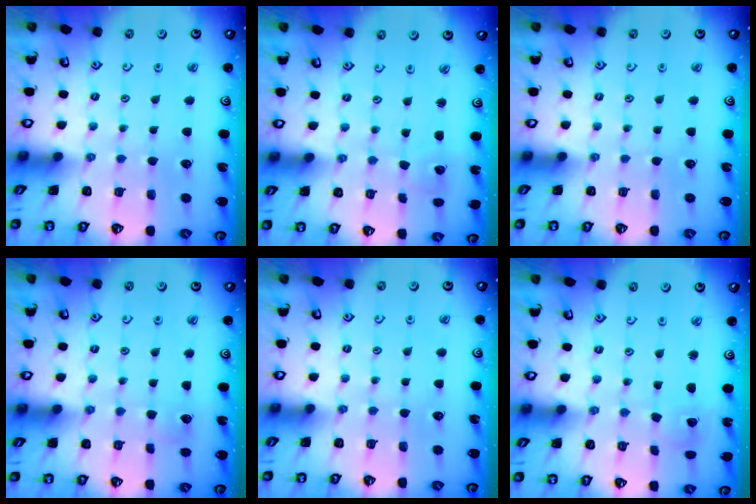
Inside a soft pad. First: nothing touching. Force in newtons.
{"total": 1.6, "press": 1.6, "slide": 0.2}
{"total": 0.0}
{"total": 3.4, "press": 3.4, "slide": 0.3}
{"total": 0.0}
{"total": 1.7, "press": 1.7, "slide": 0.1}